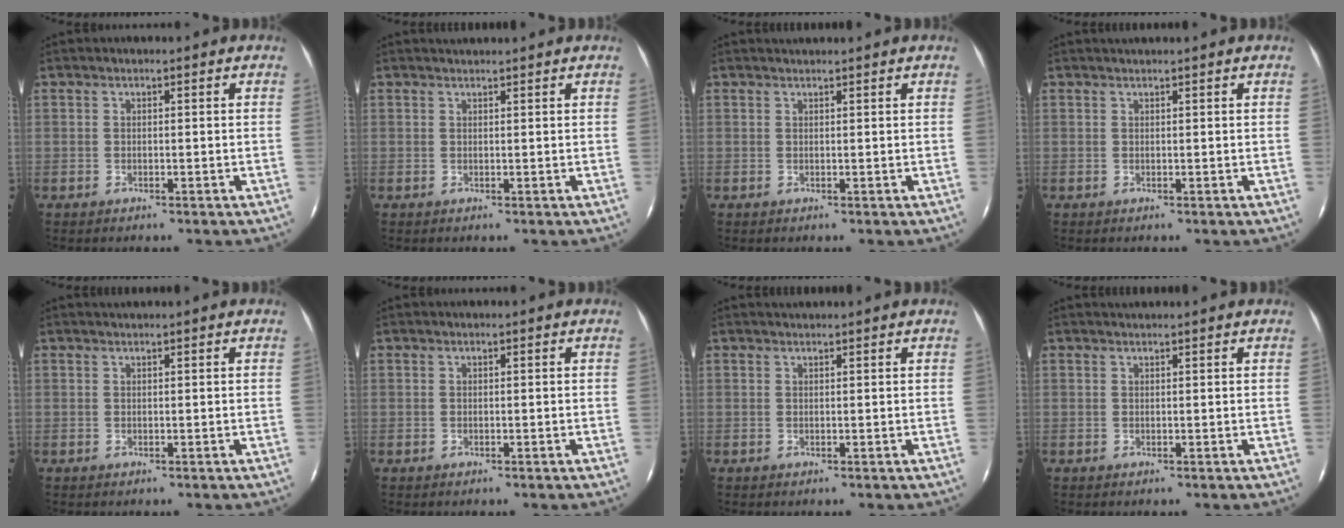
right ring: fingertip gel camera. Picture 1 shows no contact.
{"total": 1.5, "force": [1.4, -0.2, 0.2], "torque": [-0.010, -0.001, 0.021]}
{"total": 1.1, "force": [1.0, -0.2, 0.2], "torque": [-0.009, -0.002, 0.017]}
{"total": 0.9, "force": [0.8, -0.3, 0.3], "torque": [-0.013, -0.004, 0.012]}
{"total": 0.8, "force": [0.7, -0.3, 0.2], "torque": [-0.011, -0.003, 0.011]}
{"total": 0.0}
{"total": 1.0, "force": [1.0, -0.2, 0.2], "torque": [-0.009, -0.002, 0.017]}
{"total": 1.3, "force": [1.2, -0.2, 0.3], "torque": [-0.012, -0.002, 0.018]}